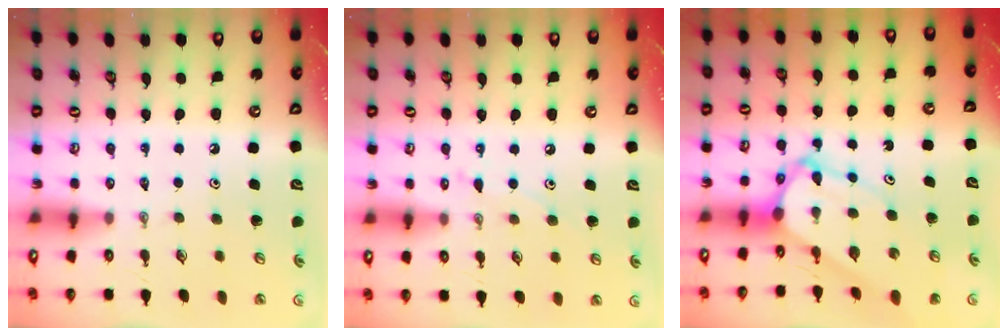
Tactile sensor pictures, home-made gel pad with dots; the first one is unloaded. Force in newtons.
{"total": 6.5, "press": 6.5, "slide": 0.5}
{"total": 7.3, "press": 7.3, "slide": 0.7}